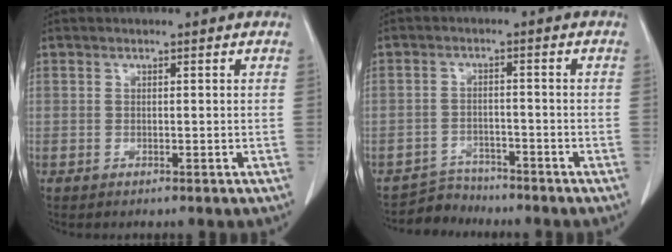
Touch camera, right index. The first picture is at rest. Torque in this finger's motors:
{"motor_torque": [-0.03, -0.02, -0.01, 0.00]}